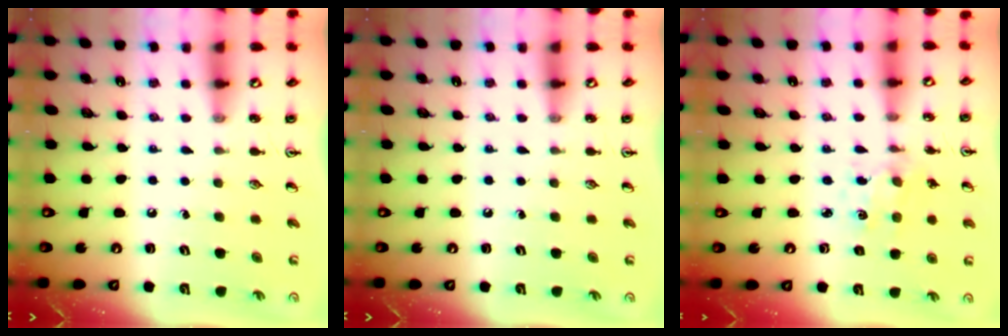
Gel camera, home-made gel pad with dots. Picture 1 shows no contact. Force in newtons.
{"total": 0.0}
{"total": 1.1, "press": 1.1, "slide": 0.3}